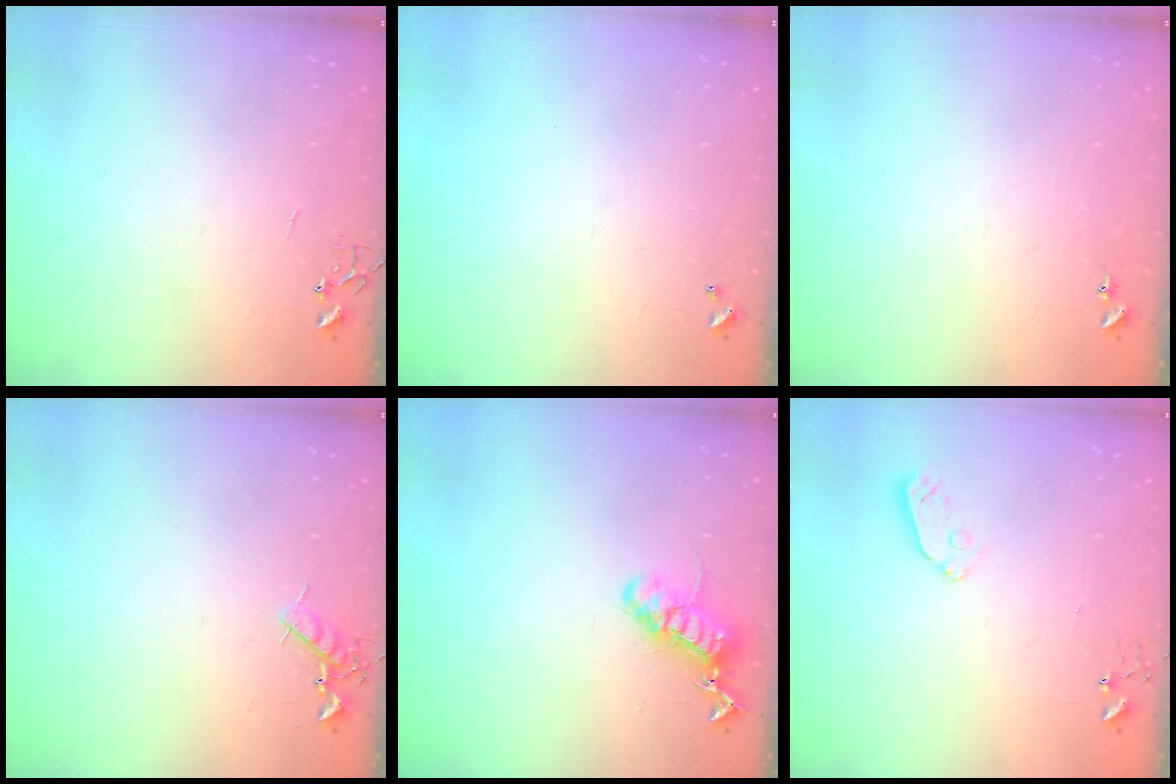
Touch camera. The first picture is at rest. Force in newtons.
{"total": 0.0}
{"total": 4.3, "press": 4.2, "slide": 0.6}
{"total": 7.8, "press": 7.8, "slide": 0.8}
{"total": 13.8, "press": 13.8, "slide": 0.7}
{"total": 4.7, "press": 4.6, "slide": 0.9}